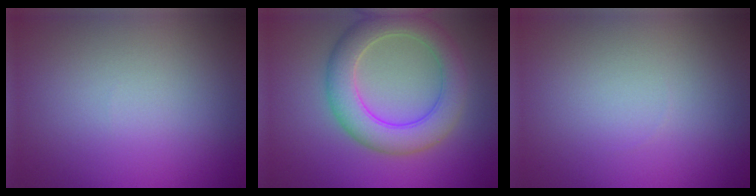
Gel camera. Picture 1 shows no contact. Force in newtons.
{"total": 5.9, "press": 5.9, "slide": 0.2}
{"total": 0.0}